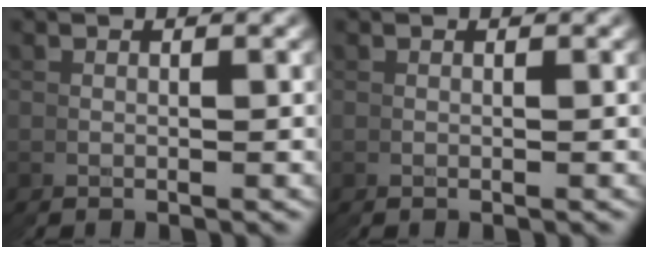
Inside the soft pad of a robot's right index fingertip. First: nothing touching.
{"total": 0.0}